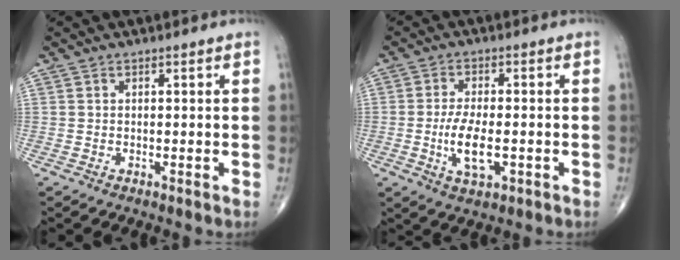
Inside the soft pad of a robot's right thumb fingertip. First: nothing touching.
{"total": 7.4, "force": [-1.7, 3.2, 6.4], "torque": [-0.121, 0.000, -0.028]}